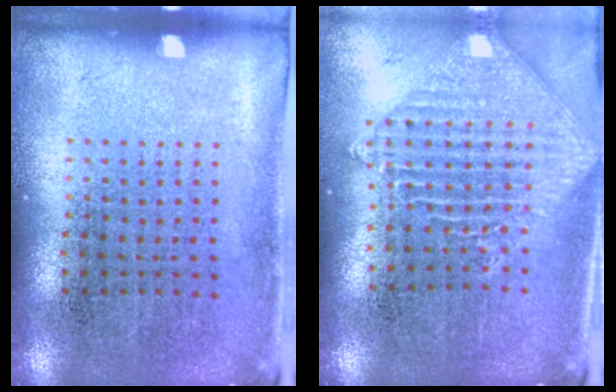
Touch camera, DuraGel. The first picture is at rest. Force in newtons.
{"total": 1.6, "press": 1.4, "slide": 0.8}